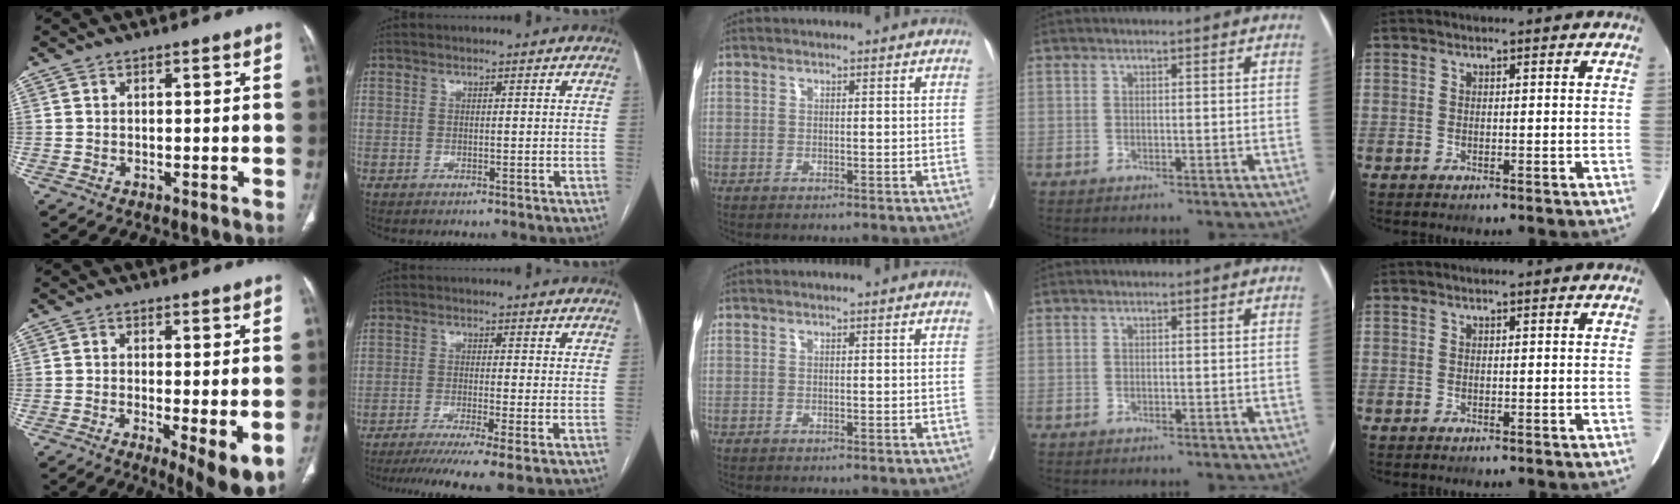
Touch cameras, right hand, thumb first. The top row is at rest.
{"thumb": {"total": 8.4, "force": [-2.0, 2.1, 7.9], "torque": [-0.118, -0.024, -0.029]}, "index": {"total": 9.9, "force": [-7.4, -0.8, 6.5], "torque": [-0.096, -0.020, -0.113]}}